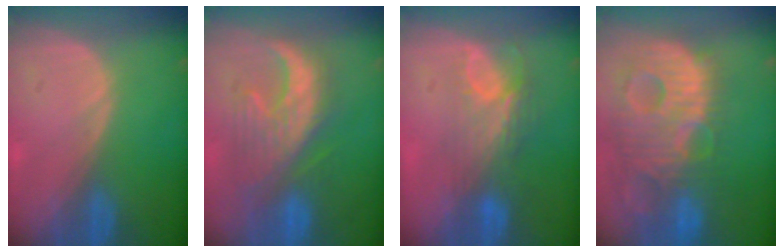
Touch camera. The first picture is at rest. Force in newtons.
{"total": 9.5, "press": 9.4, "slide": 1.2}
{"total": 7.4, "press": 6.4, "slide": 3.7}
{"total": 14.0, "press": 12.0, "slide": 7.1}